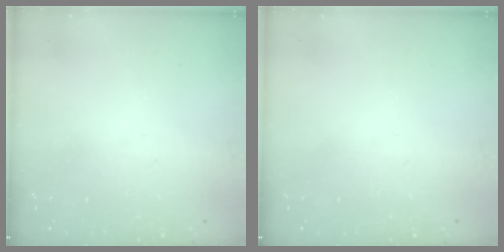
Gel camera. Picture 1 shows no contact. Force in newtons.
{"total": 0.0}